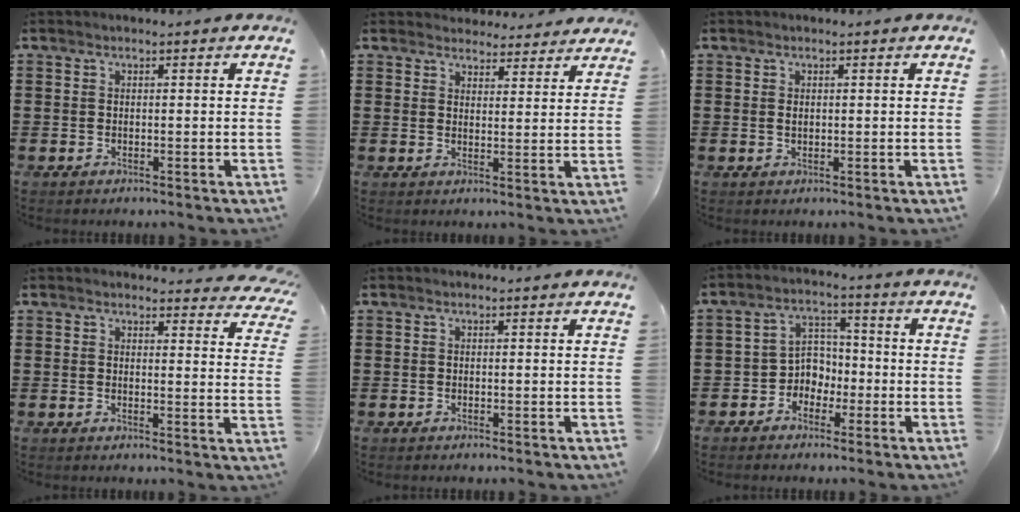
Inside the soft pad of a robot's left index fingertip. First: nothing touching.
{"total": 3.8, "force": [3.7, 0.7, 0.0], "torque": [-0.004, -0.014, 0.068]}
{"total": 0.7, "force": [0.1, 0.4, 0.5], "torque": [-0.013, 0.002, 0.001]}
{"total": 3.0, "force": [2.9, 0.2, 0.6], "torque": [-0.005, -0.015, 0.050]}
{"total": 0.0}
{"total": 4.6, "force": [-2.1, 3.9, 1.1], "torque": [-0.034, 0.012, -0.047]}